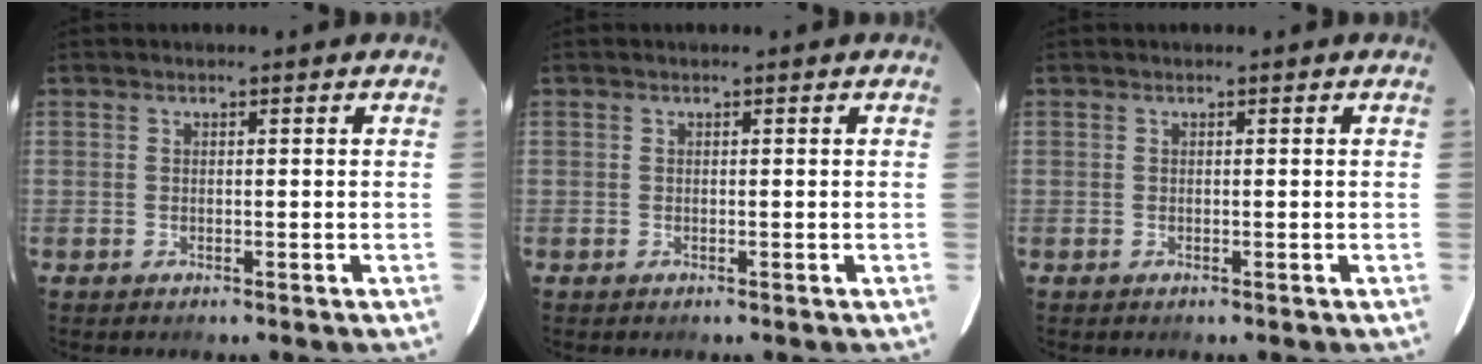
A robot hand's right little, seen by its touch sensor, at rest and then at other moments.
{"total": 0.0}
{"total": 0.0}